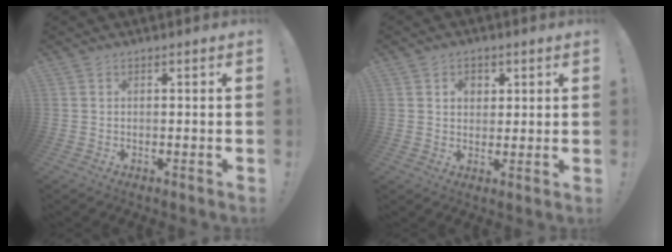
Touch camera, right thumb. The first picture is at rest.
{"total": 3.7, "force": [1.4, 3.2, 1.4], "torque": [-0.009, -0.007, 0.022]}